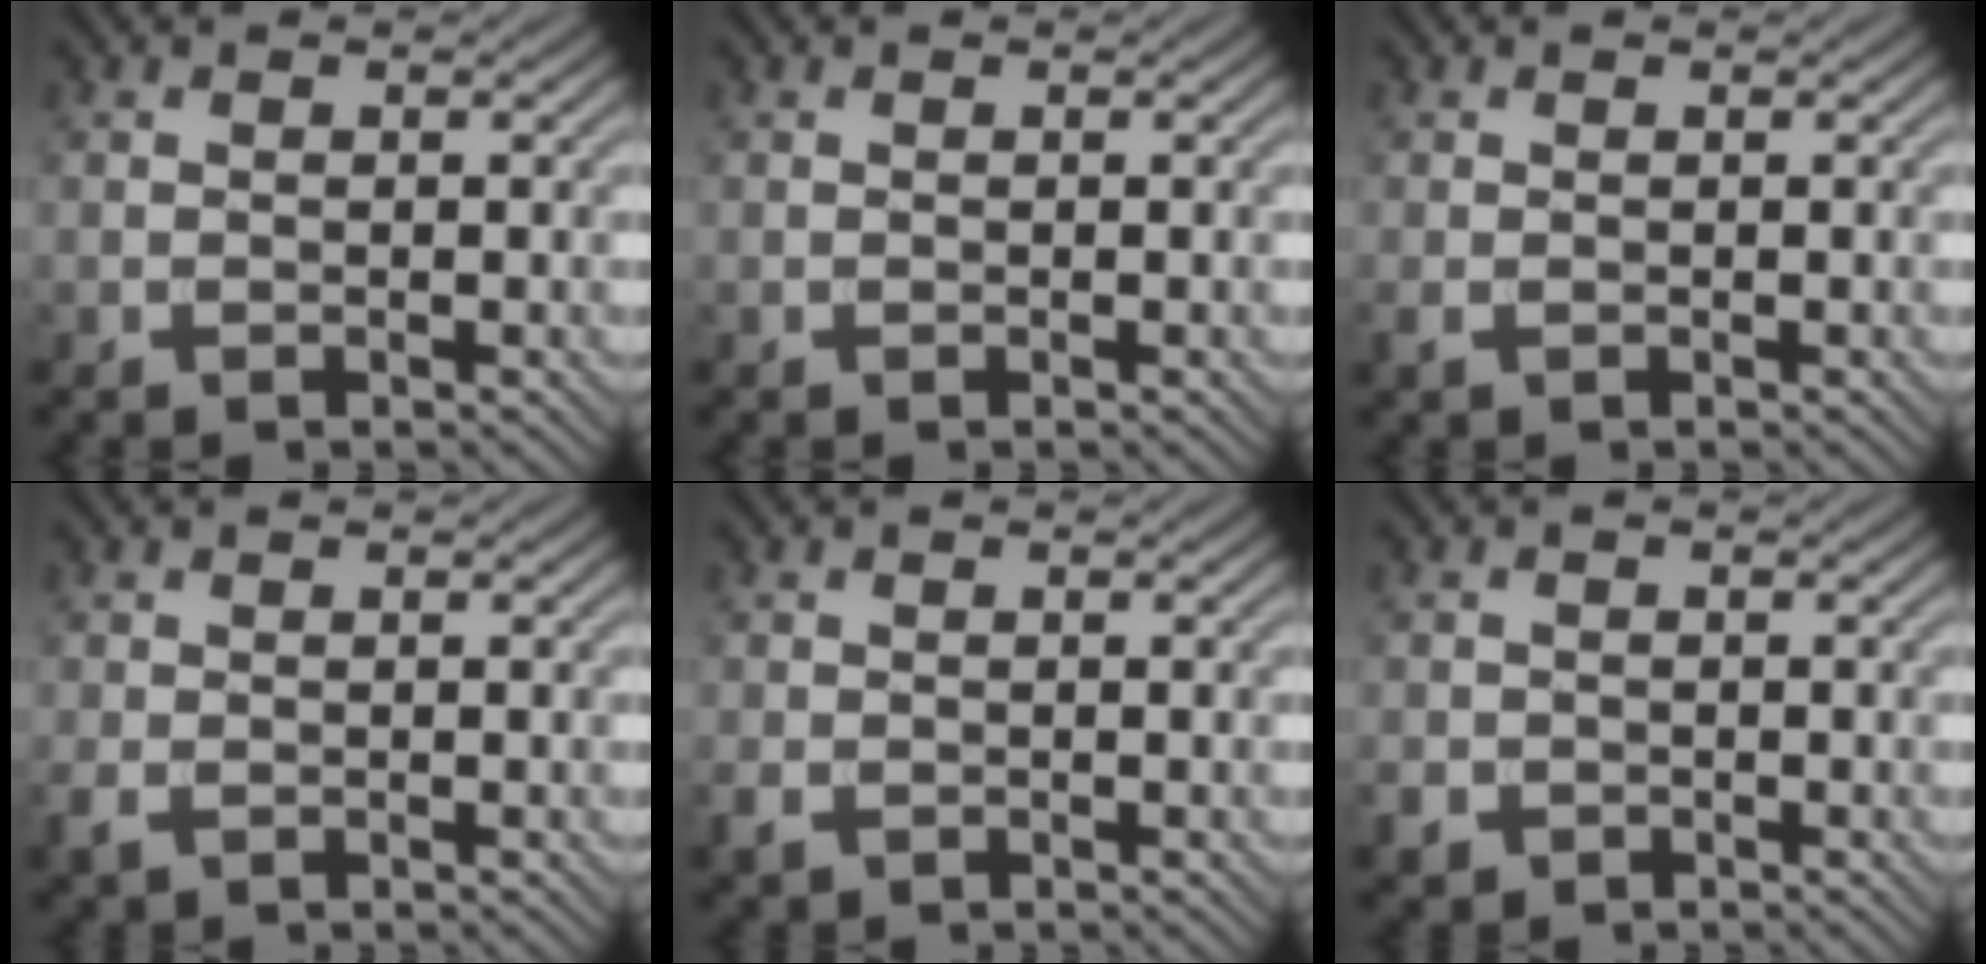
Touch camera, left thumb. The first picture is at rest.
{"total": 0.0}
{"total": 1.0, "force": [-0.3, 0.6, 0.8], "torque": [-0.026, -0.004, -0.006]}
{"total": 2.1, "force": [-0.9, 1.5, 1.2], "torque": [-0.040, -0.010, -0.019]}
{"total": 1.9, "force": [-0.9, 1.4, 0.9], "torque": [-0.027, -0.010, -0.019]}
{"total": 2.1, "force": [-1.1, 1.7, 0.7], "torque": [-0.019, -0.009, -0.026]}